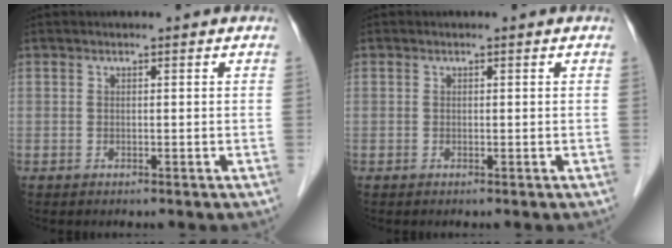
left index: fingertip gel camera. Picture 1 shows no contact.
{"total": 0.0}